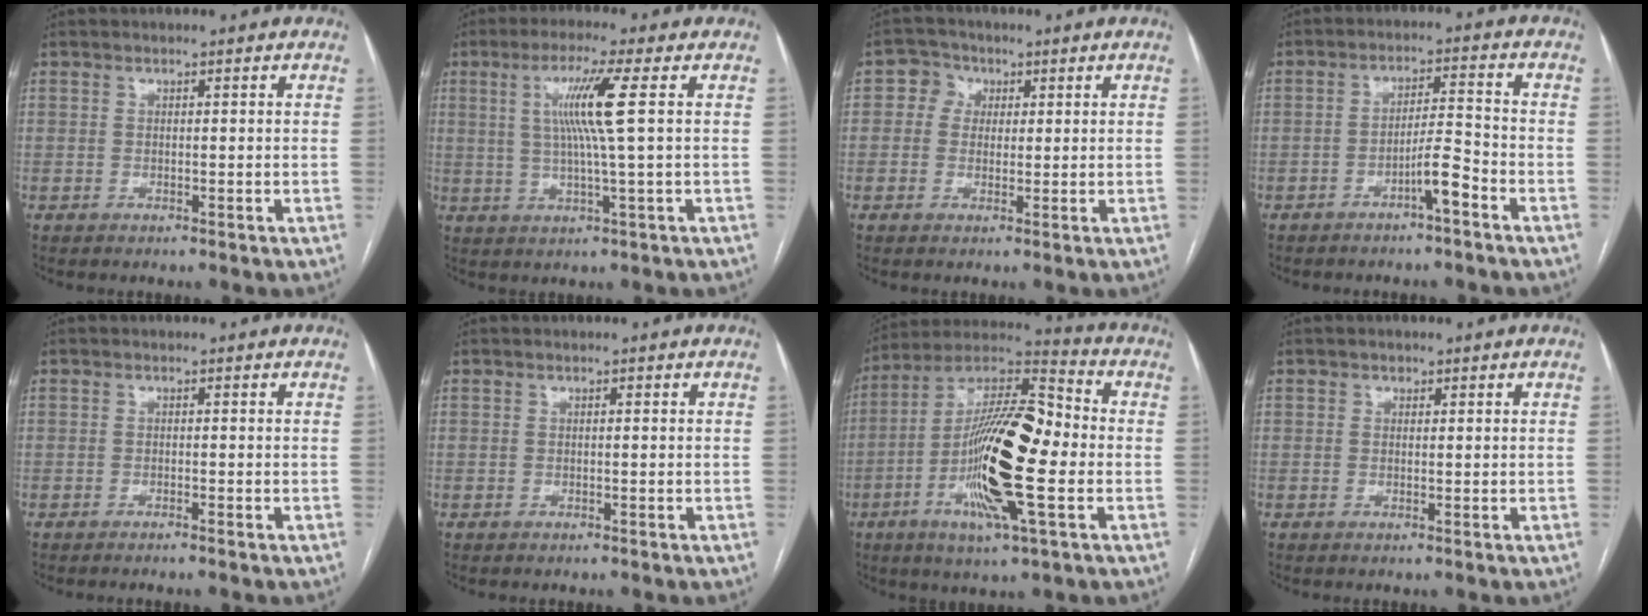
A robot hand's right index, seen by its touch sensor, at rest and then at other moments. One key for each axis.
{"total": 8.0, "fx": 1.7, "fy": -1.3, "fz": 7.7, "tx": -0.148, "ty": 0.002, "tz": 0.036}
{"total": 3.4, "fx": 0.9, "fy": 3.2, "fz": 0.9, "tx": -0.015, "ty": 0.012, "tz": 0.011}
{"total": 4.9, "fx": -3.0, "fy": 0.1, "fz": 3.9, "tx": -0.063, "ty": 0.007, "tz": -0.053}
{"total": 1.7, "fx": -1.5, "fy": -0.4, "fz": 0.9, "tx": -0.011, "ty": 0.004, "tz": -0.019}
{"total": 0.0}
{"total": 19.3, "fx": -3.5, "fy": 3.2, "fz": 18.8, "tx": -0.353, "ty": 0.003, "tz": -0.065}
{"total": 0.6, "fx": 0.3, "fy": 0.5, "fz": 0.2, "tx": -0.002, "ty": -0.002, "tz": 0.003}